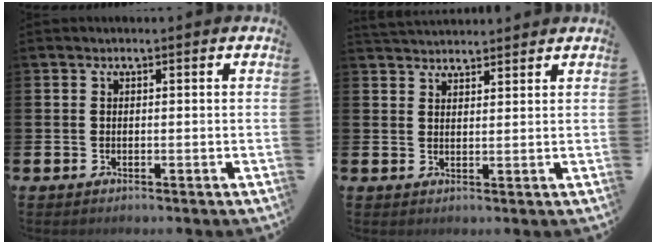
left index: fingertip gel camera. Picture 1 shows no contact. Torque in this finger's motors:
{"motor_torque": [0.22, -1.37, 0.36, 0.09]}